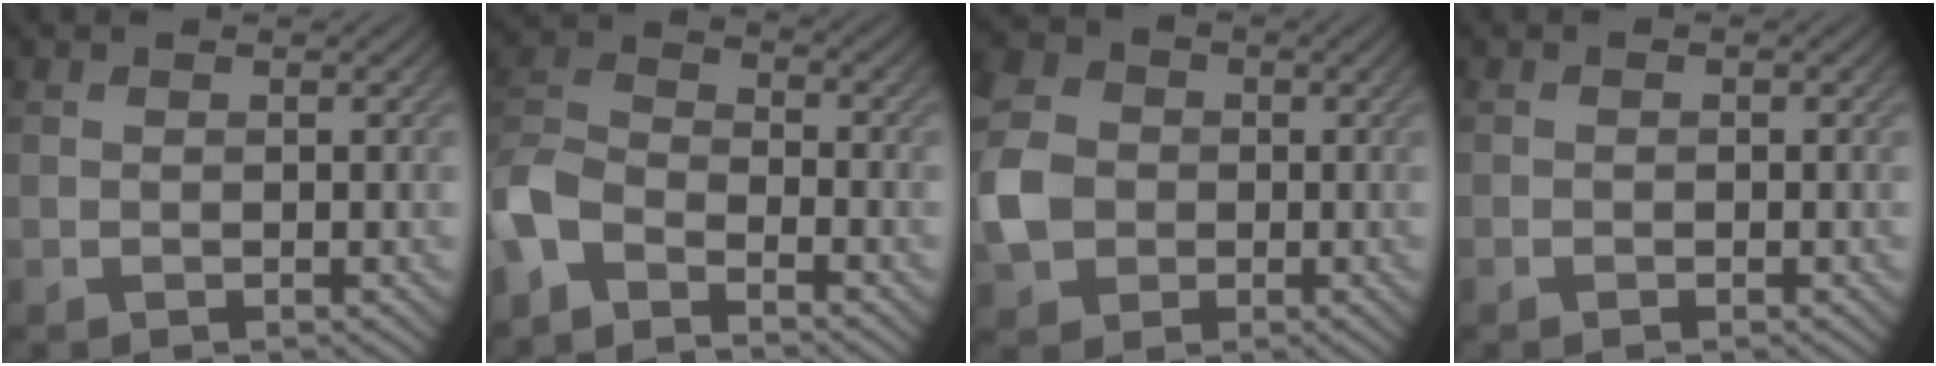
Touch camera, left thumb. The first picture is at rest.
{"total": 7.6, "force": [-5.3, 3.4, 4.1], "torque": [-0.100, -0.004, -0.126]}
{"total": 6.4, "force": [-0.8, 5.6, 3.0], "torque": [-0.084, 0.003, -0.030]}
{"total": 0.6, "force": [-0.4, 0.4, 0.1], "torque": [-0.001, -0.003, -0.006]}